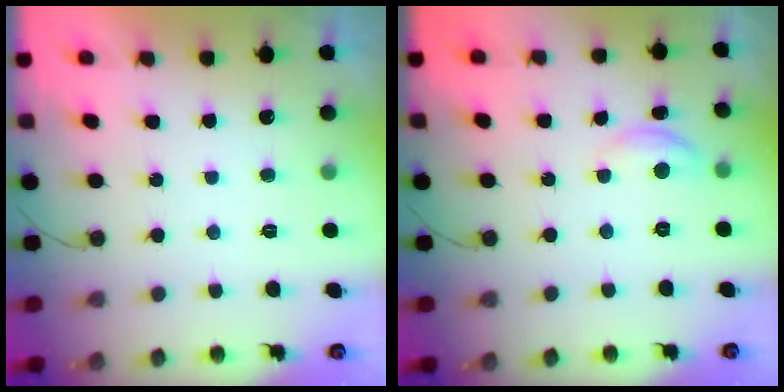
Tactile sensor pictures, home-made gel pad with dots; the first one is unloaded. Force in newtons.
{"total": 5.6, "press": 5.6, "slide": 0.4}